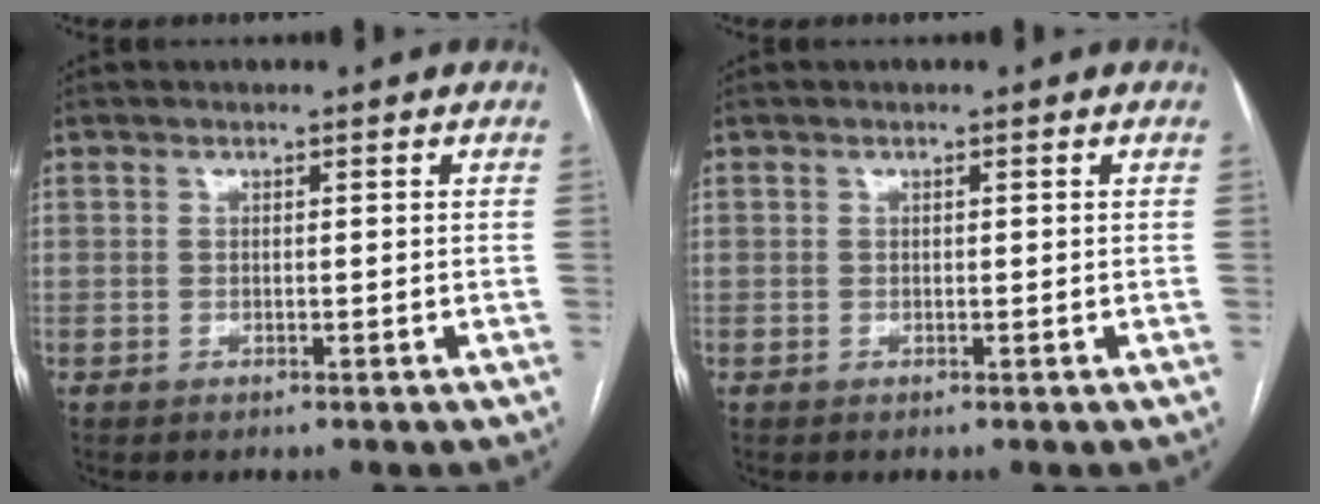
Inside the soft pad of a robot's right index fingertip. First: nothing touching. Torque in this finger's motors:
{"motor_torque": [0.27, 0.19, 0.03, 0.01]}